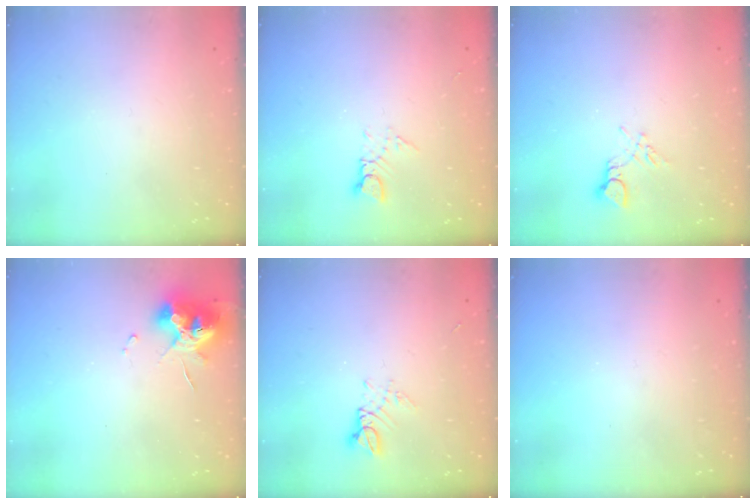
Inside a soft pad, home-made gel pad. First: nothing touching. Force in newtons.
{"total": 3.1, "press": 3.1, "slide": 0.2}
{"total": 5.2, "press": 5.1, "slide": 0.7}
{"total": 11.7, "press": 11.6, "slide": 1.3}
{"total": 3.6, "press": 3.6, "slide": 0.1}
{"total": 0.0}